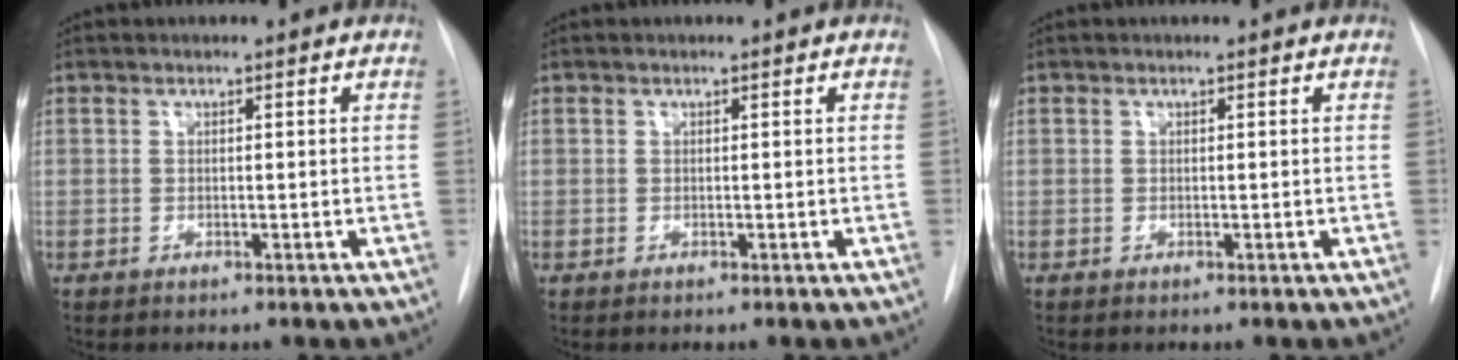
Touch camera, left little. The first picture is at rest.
{"total": 0.0}
{"total": 0.0}